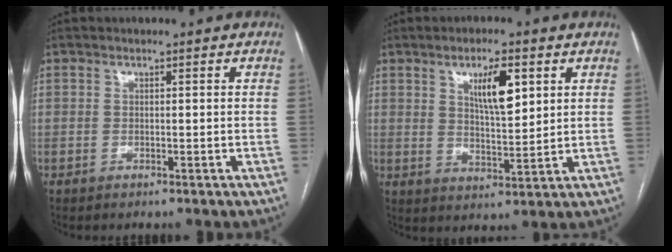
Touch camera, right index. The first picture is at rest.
{"total": 7.4, "force": [3.2, 2.0, 6.4], "torque": [-0.108, -0.002, 0.056]}